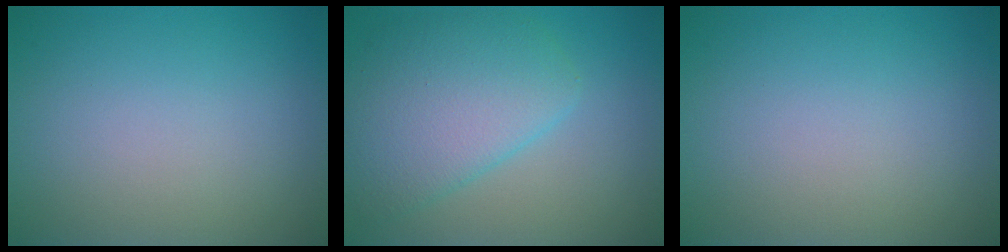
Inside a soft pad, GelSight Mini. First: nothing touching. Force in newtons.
{"total": 6.1, "press": 6.1, "slide": 0.1}
{"total": 0.0}